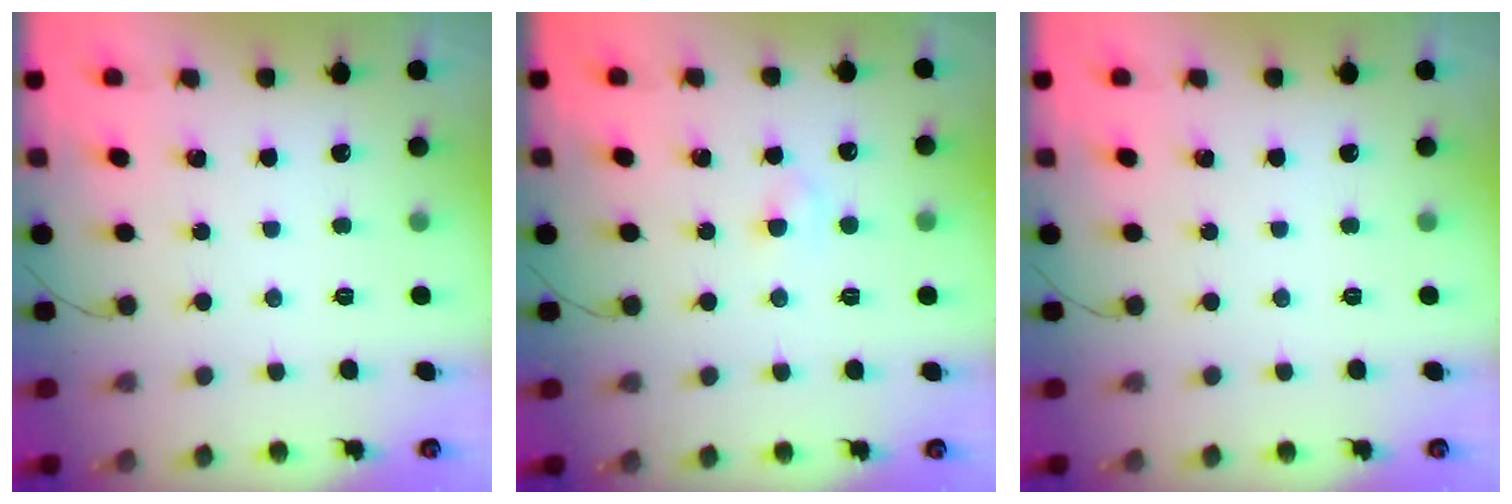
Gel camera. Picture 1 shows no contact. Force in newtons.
{"total": 2.0, "press": 1.8, "slide": 0.9}
{"total": 0.0}